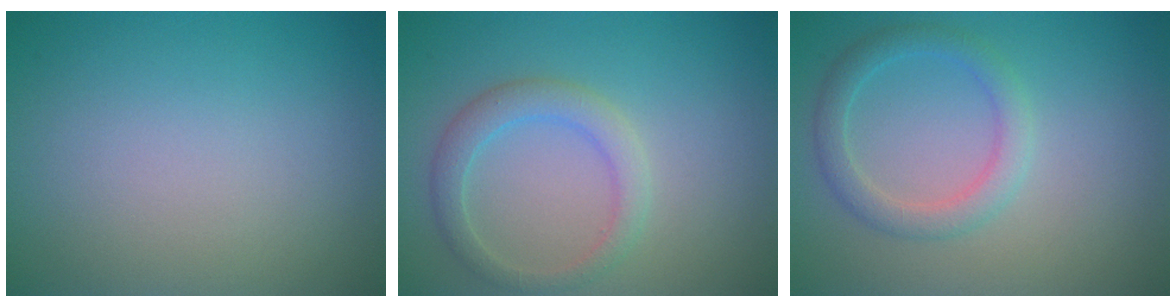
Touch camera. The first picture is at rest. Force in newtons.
{"total": 2.7, "press": 2.7, "slide": 0.2}
{"total": 2.5, "press": 2.5, "slide": 0.0}